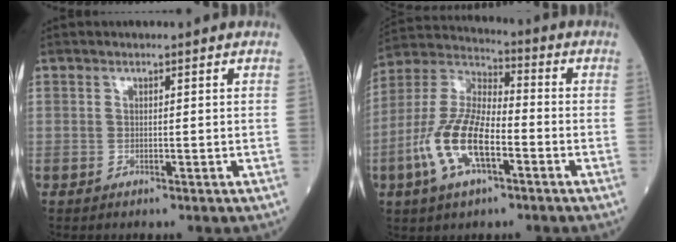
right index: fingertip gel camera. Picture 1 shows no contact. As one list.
[{"total": 13.4, "force": [-4.5, 5.0, 11.6], "torque": [-0.254, 0.007, -0.088]}]